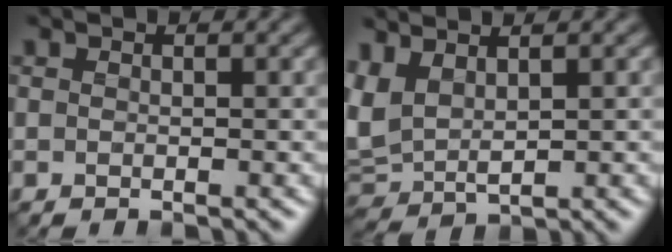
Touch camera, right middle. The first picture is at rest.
{"total": 3.2, "force": [1.3, 1.8, 2.3], "torque": [-0.063, 0.008, 0.027]}